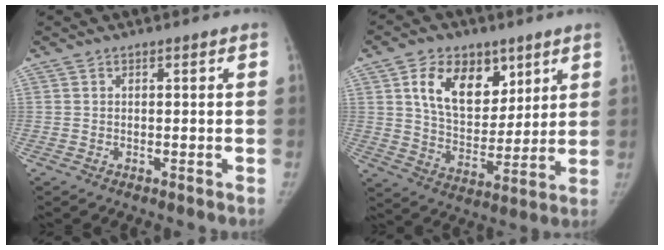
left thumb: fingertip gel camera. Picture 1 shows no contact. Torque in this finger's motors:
{"motor_torque": [1.10, 1.28, 1.01, 0.32, 0.09]}